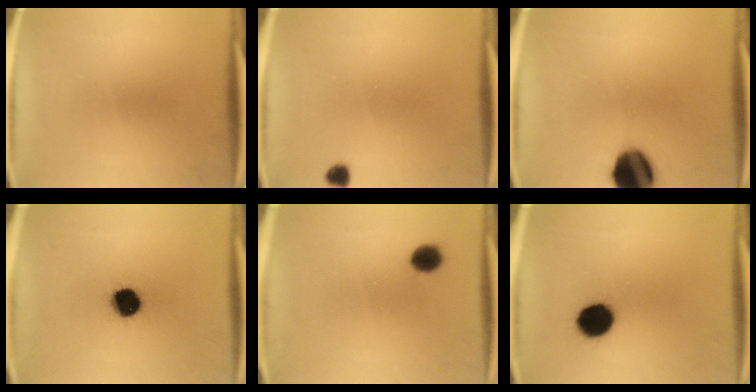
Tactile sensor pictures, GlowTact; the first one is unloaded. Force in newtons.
{"total": 1.8}
{"total": 13.8}
{"total": 10.0}
{"total": 4.5}
{"total": 9.5}